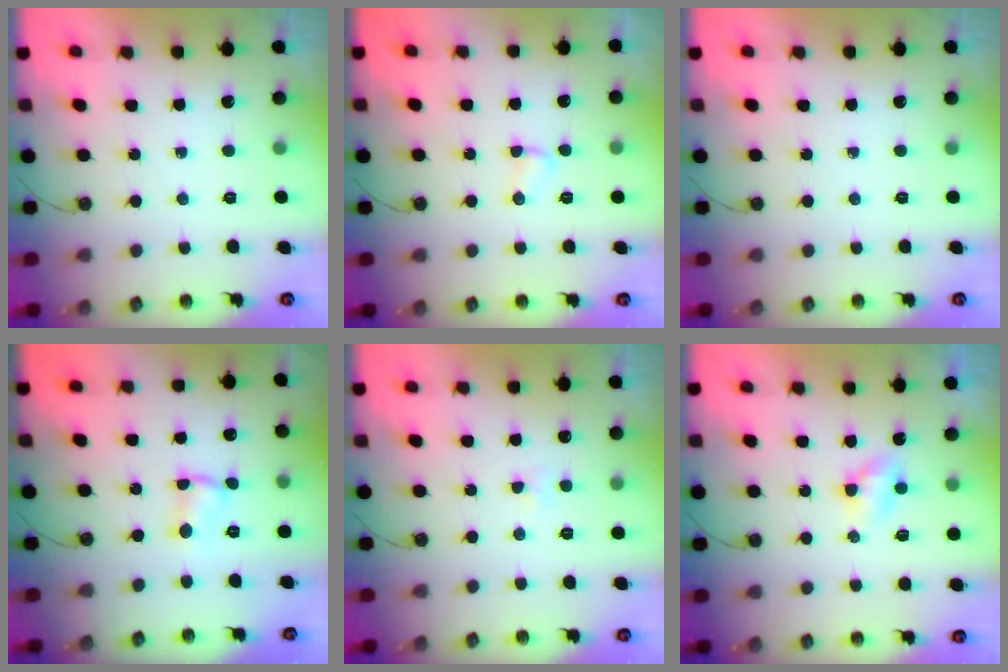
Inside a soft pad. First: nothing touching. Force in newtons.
{"total": 2.4, "press": 2.4, "slide": 0.3}
{"total": 0.0}
{"total": 2.3, "press": 2.3, "slide": 0.1}
{"total": 1.9, "press": 1.8, "slide": 0.4}
{"total": 3.0, "press": 3.0, "slide": 0.3}